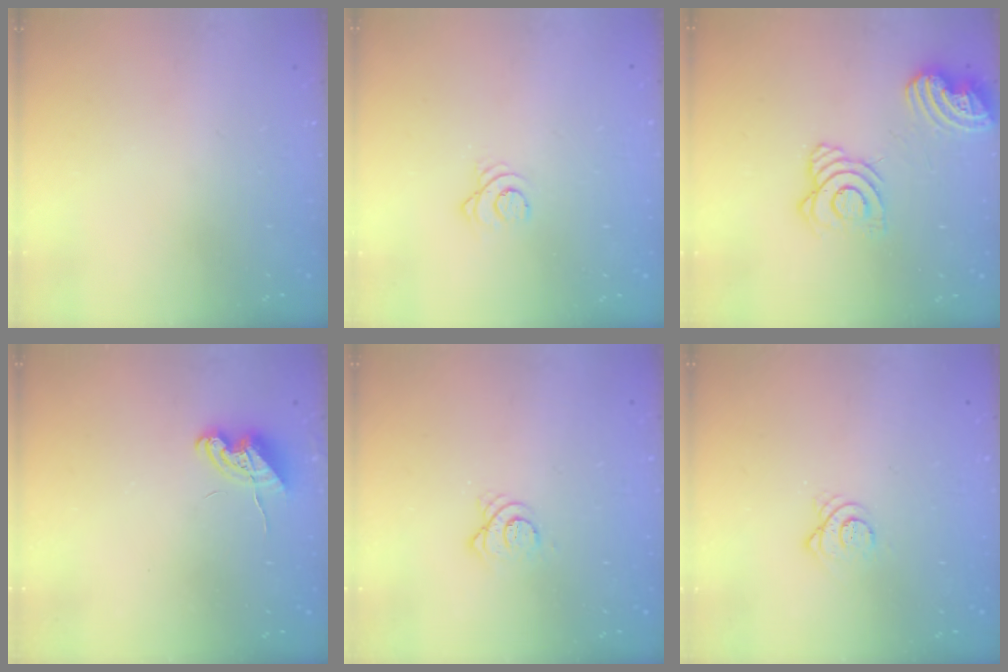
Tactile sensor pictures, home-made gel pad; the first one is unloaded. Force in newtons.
{"total": 2.6, "press": 2.6, "slide": 0.3}
{"total": 14.6, "press": 14.5, "slide": 1.8}
{"total": 6.9, "press": 6.8, "slide": 1.0}
{"total": 3.8, "press": 3.8, "slide": 0.3}
{"total": 3.6, "press": 3.6, "slide": 0.2}